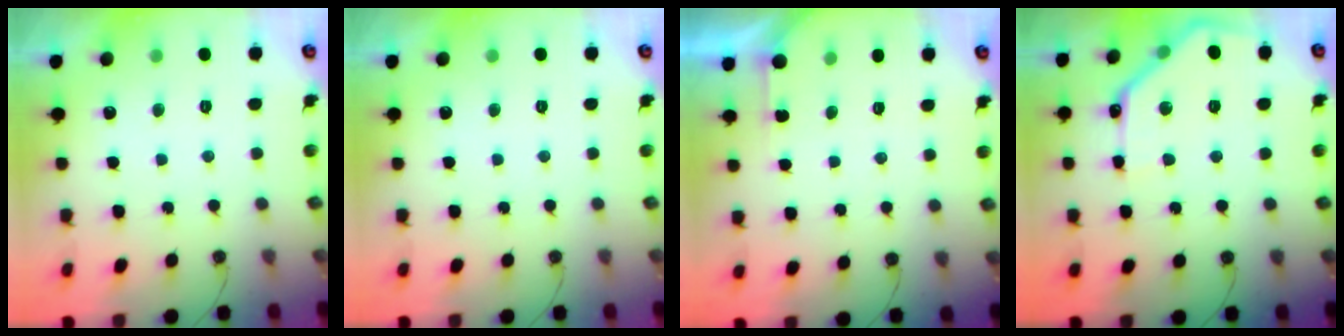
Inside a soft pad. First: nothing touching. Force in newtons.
{"total": 0.0}
{"total": 2.7, "press": 2.7, "slide": 0.3}
{"total": 12.8, "press": 12.8, "slide": 0.6}